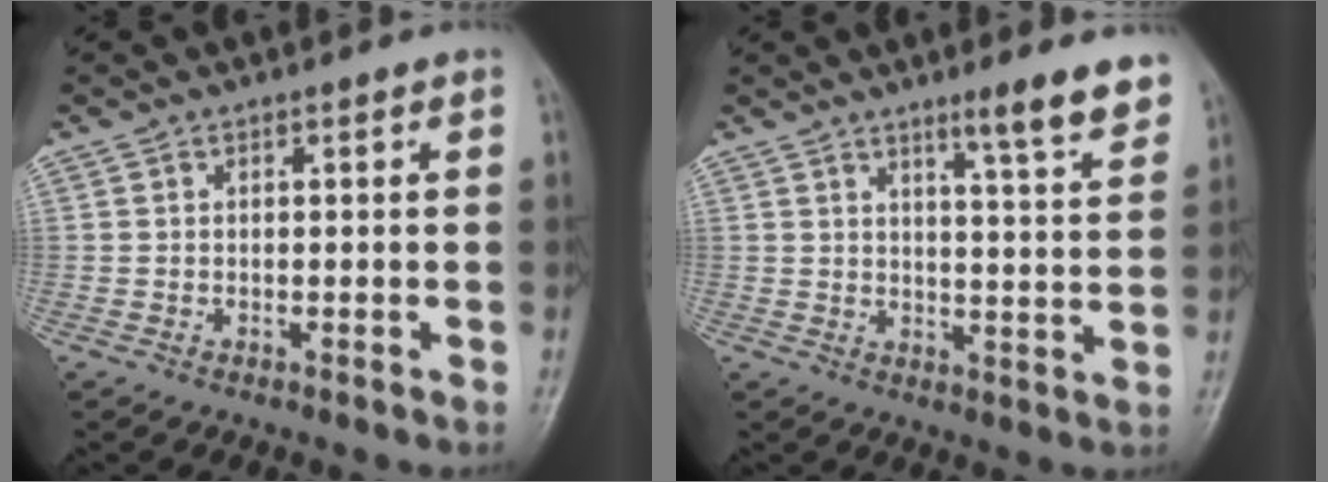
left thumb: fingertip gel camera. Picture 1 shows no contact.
{"total": 8.0, "force": [5.7, 0.6, 5.5], "torque": [-0.069, -0.042, 0.081]}